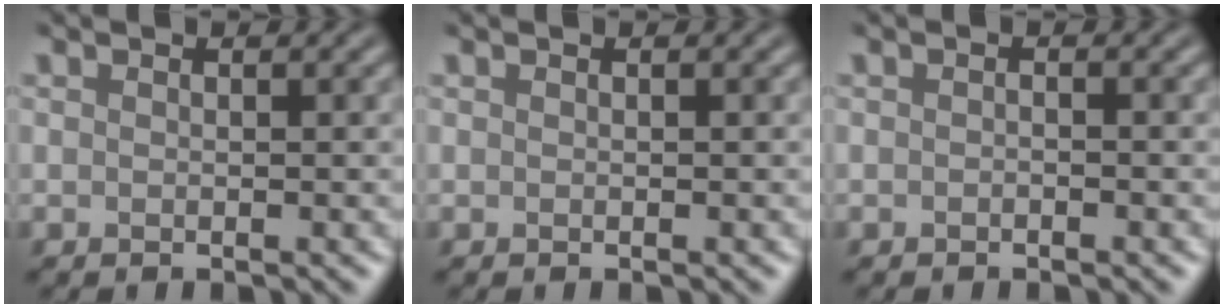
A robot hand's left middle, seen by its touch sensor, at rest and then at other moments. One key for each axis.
{"total": 0.0}
{"total": 0.6, "fx": -0.5, "fy": -0.3, "fz": -0.2, "tx": -0.006, "ty": 0.006, "tz": 0.006}